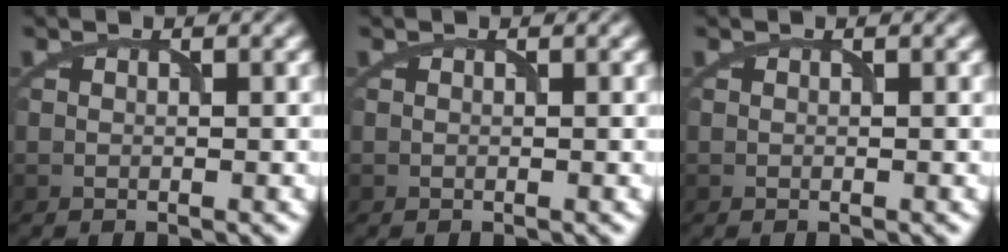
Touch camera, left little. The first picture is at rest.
{"total": 0.0}
{"total": 0.0}